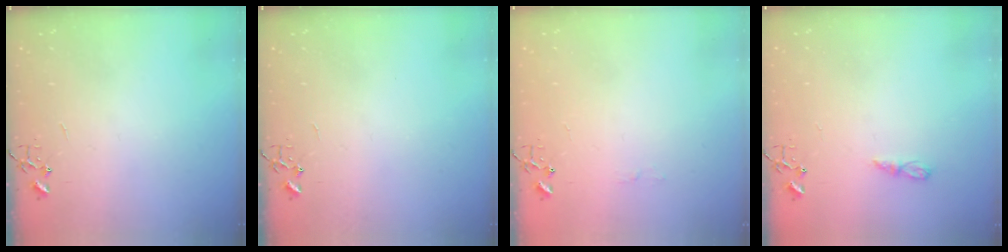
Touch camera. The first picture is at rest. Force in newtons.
{"total": 0.0}
{"total": 3.9, "press": 3.9, "slide": 0.5}
{"total": 5.2, "press": 5.2, "slide": 0.7}